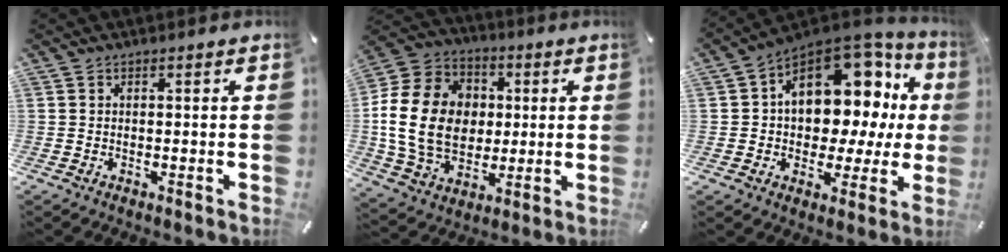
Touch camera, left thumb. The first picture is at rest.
{"total": 19.6, "force": [0.2, 15.8, 11.6], "torque": [-0.253, 0.015, 0.004]}
{"total": 15.3, "force": [5.9, 10.6, 9.3], "torque": [-0.119, -0.060, 0.104]}